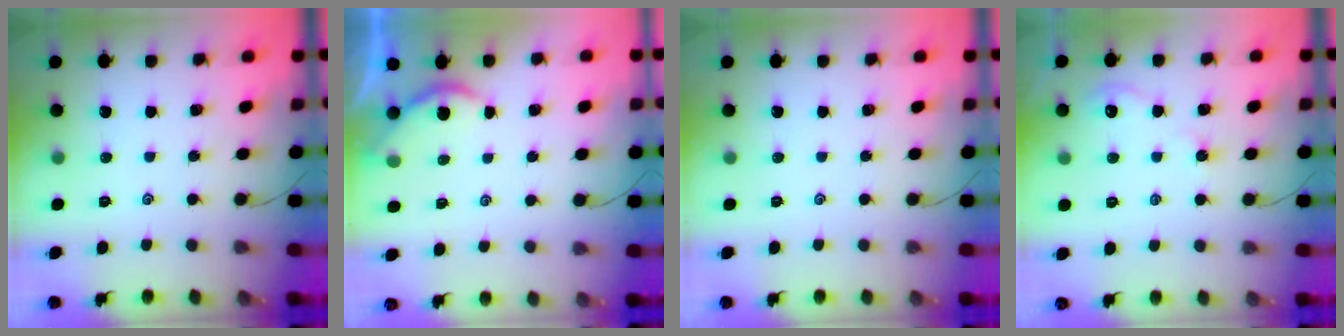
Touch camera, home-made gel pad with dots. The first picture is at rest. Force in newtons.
{"total": 2.2, "press": 2.2, "slide": 0.2}
{"total": 0.0}
{"total": 2.4, "press": 2.4, "slide": 0.4}